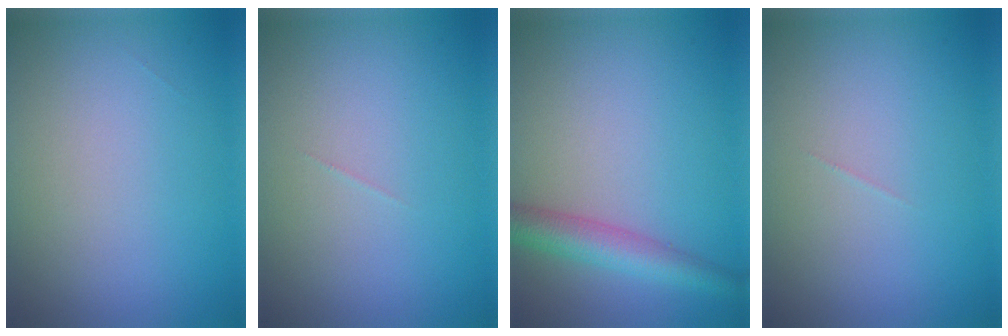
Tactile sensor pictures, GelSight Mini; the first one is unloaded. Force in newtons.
{"total": 0.0}
{"total": 4.0, "press": 4.0, "slide": 0.1}
{"total": 0.0}